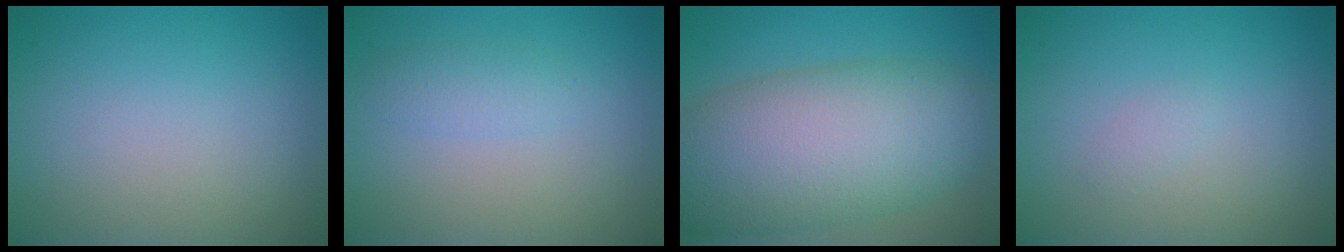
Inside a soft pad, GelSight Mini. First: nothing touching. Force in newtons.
{"total": 1.5, "press": 1.5, "slide": 0.1}
{"total": 11.2, "press": 11.2, "slide": 0.3}
{"total": 0.6, "press": 0.6, "slide": 0.0}